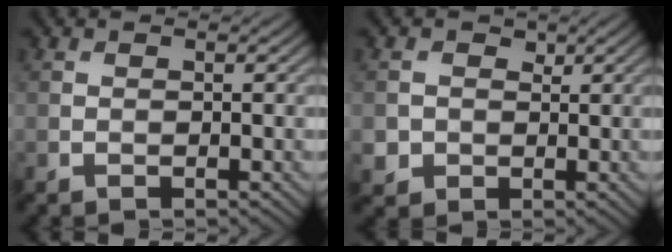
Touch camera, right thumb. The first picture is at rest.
{"total": 2.9, "force": [0.2, 2.8, 0.6], "torque": [-0.021, -0.004, -0.001]}